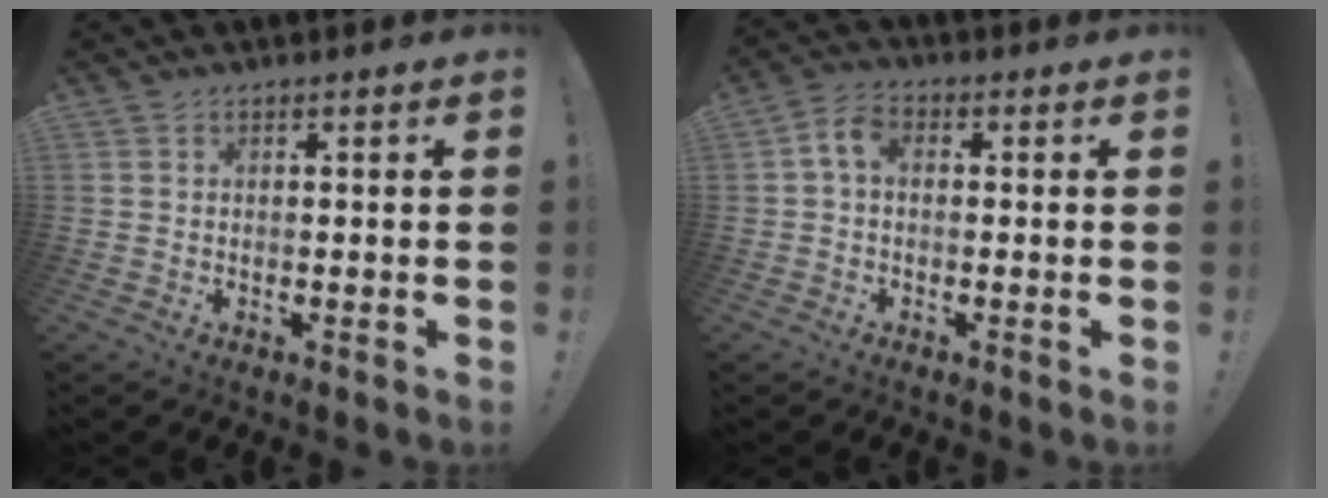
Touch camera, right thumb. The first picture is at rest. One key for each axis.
{"total": 5.1, "fx": 0.2, "fy": 3.1, "fz": 4.0, "tx": -0.082, "ty": 0.012, "tz": 0.006}